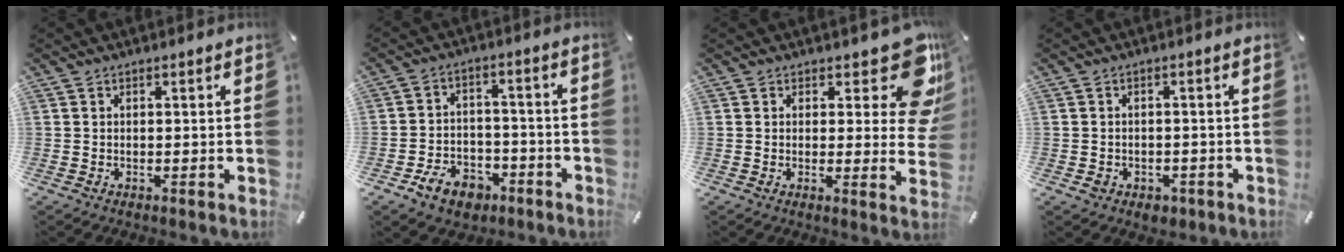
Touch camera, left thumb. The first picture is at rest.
{"total": 9.1, "force": [-5.3, 6.4, 3.8], "torque": [-0.075, 0.042, -0.092]}
{"total": 13.7, "force": [7.5, 6.0, 9.8], "torque": [-0.106, -0.063, 0.132]}
{"total": 3.1, "force": [-1.5, 2.5, 1.1], "torque": [-0.010, 0.003, -0.027]}